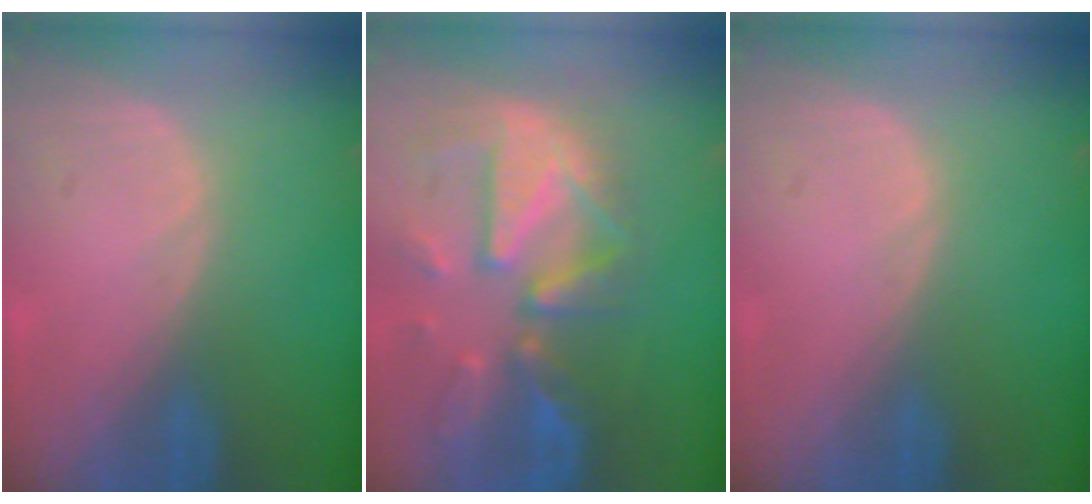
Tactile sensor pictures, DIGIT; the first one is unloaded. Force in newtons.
{"total": 12.1, "press": 10.5, "slide": 6.1}
{"total": 0.0}